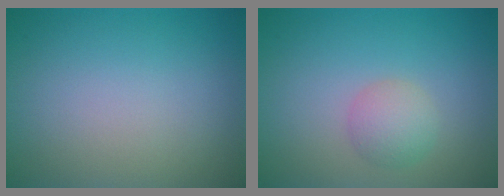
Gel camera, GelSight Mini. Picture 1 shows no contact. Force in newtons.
{"total": 2.3, "press": 2.3, "slide": 0.1}